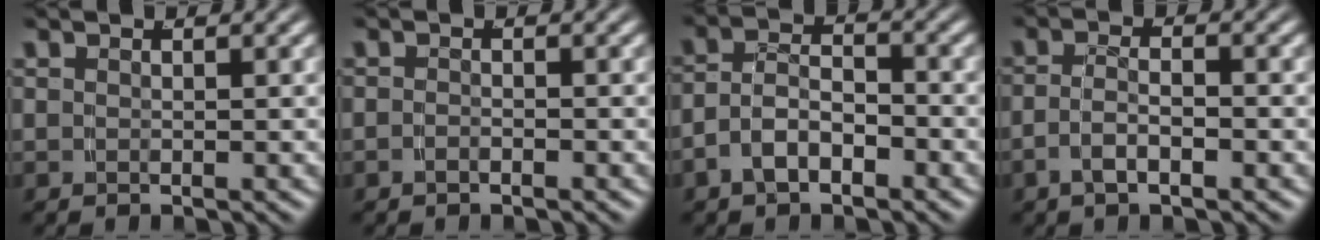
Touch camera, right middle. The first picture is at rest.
{"total": 0.9, "force": [-0.9, 0.0, 0.2], "torque": [-0.006, -0.003, -0.015]}
{"total": 4.7, "force": [-2.2, 3.2, 2.5], "torque": [-0.048, -0.010, -0.037]}
{"total": 2.7, "force": [-1.5, 1.0, 2.1], "torque": [-0.038, -0.008, -0.023]}